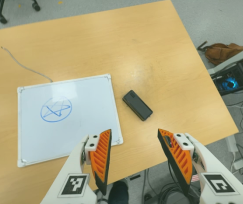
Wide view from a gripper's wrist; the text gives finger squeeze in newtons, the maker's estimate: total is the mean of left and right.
{"total": 0.0}